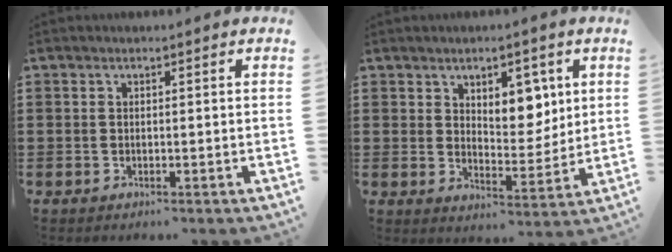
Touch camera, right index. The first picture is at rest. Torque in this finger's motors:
{"motor_torque": [0.20, 0.18, 0.42, 0.02]}